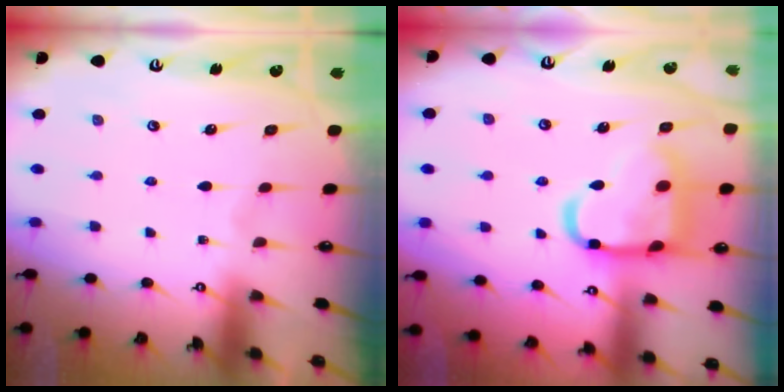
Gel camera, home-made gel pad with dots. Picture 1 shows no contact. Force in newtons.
{"total": 17.4, "press": 17.3, "slide": 1.5}